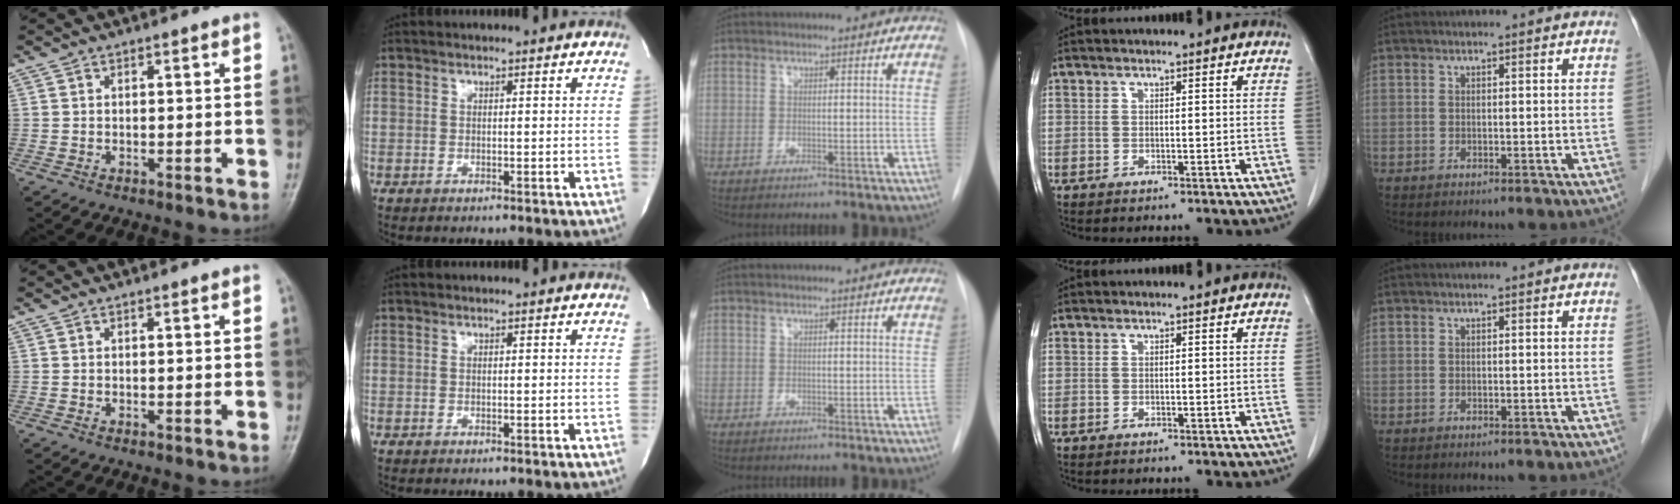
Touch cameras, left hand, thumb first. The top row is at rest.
{}